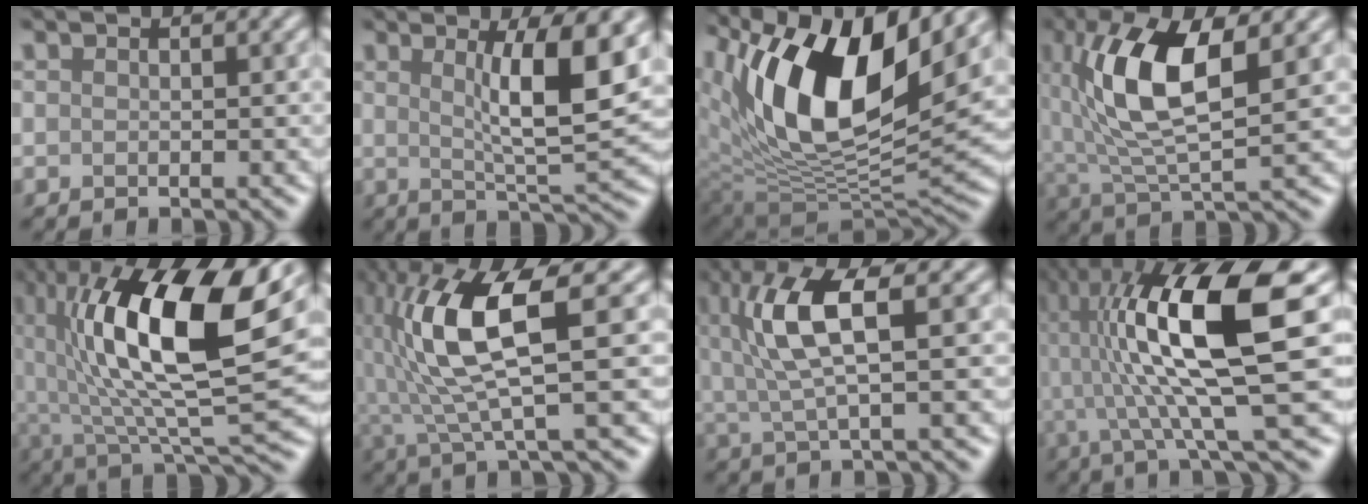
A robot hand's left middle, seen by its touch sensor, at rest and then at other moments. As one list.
[{"total": 7.7, "force": [1.9, 1.5, 7.3], "torque": [-0.103, -0.007, 0.033]}, {"total": 14.1, "force": [5.5, 6.4, 11.2], "torque": [-0.202, -0.003, 0.100]}, {"total": 9.2, "force": [2.4, 3.3, 8.3], "torque": [-0.168, 0.001, 0.042]}, {"total": 15.1, "force": [4.1, 4.7, 13.7], "torque": [-0.238, 0.005, 0.067]}, {"total": 9.1, "force": [1.5, 2.1, 8.7], "torque": [-0.176, 0.003, 0.033]}, {"total": 6.5, "force": [1.7, 1.6, 6.1], "torque": [-0.128, 0.002, 0.036]}, {"total": 13.9, "force": [2.2, 2.8, 13.4], "torque": [-0.226, 0.013, 0.043]}]